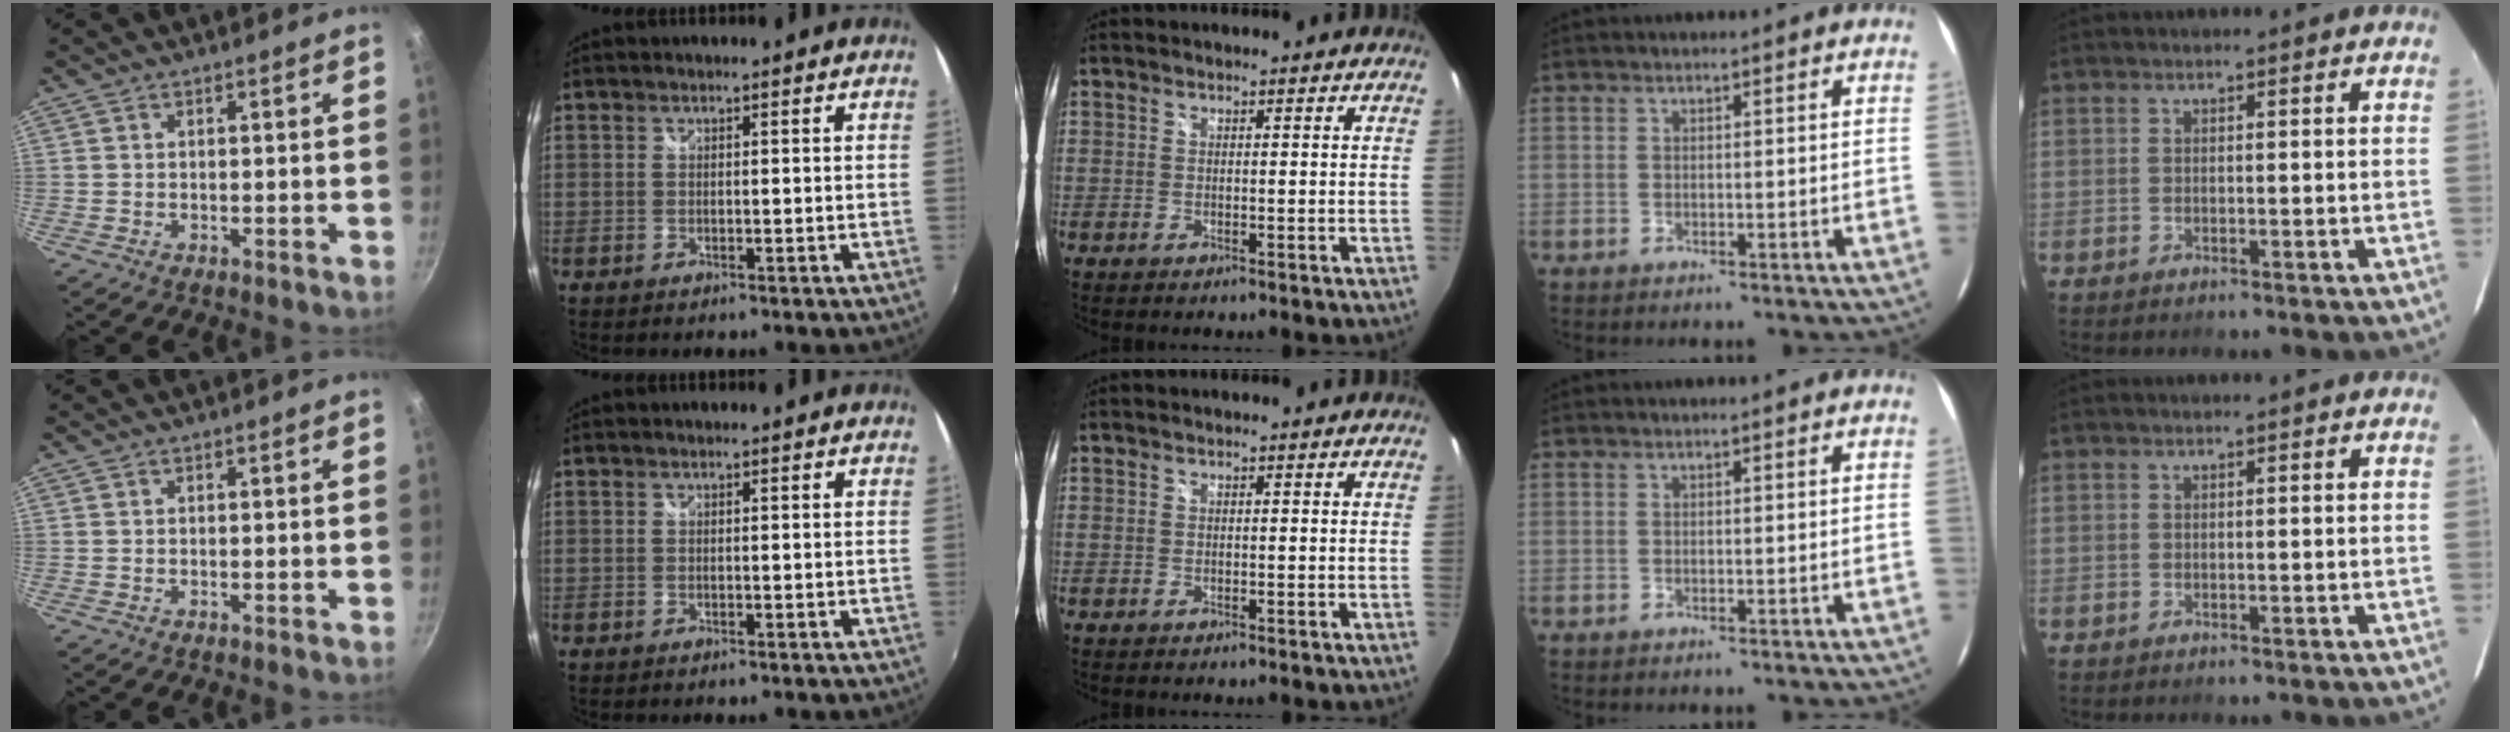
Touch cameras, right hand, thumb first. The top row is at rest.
{}